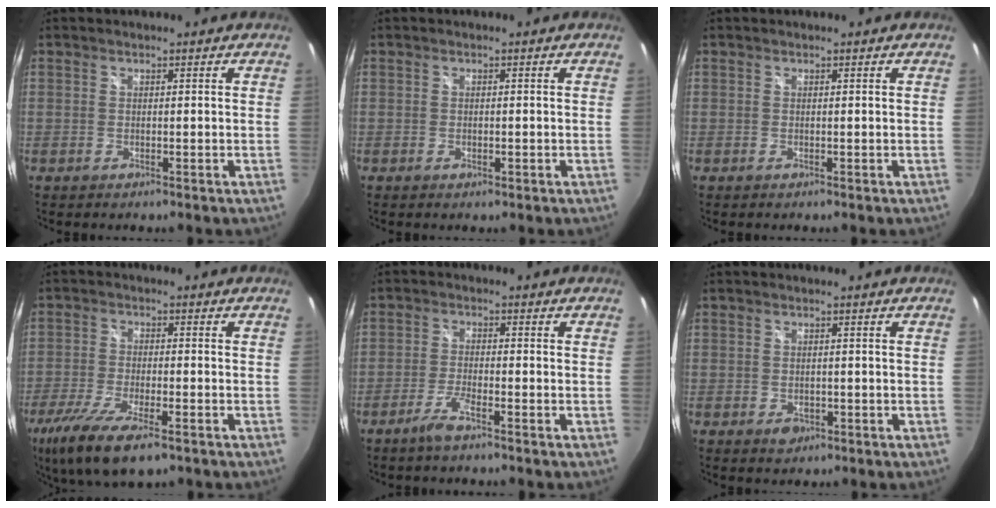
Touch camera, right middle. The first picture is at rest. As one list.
[{"total": 1.0, "force": [-0.5, 0.6, 0.7], "torque": [-0.010, -0.002, -0.009]}, {"total": 0.0}, {"total": 13.5, "force": [-8.5, 4.0, 9.6], "torque": [-0.212, -0.050, -0.156]}, {"total": 3.8, "force": [-2.9, 0.2, 2.4], "torque": [-0.067, -0.004, -0.059]}, {"total": 2.2, "force": [-1.0, 1.6, 1.1], "torque": [-0.018, -0.003, -0.013]}]